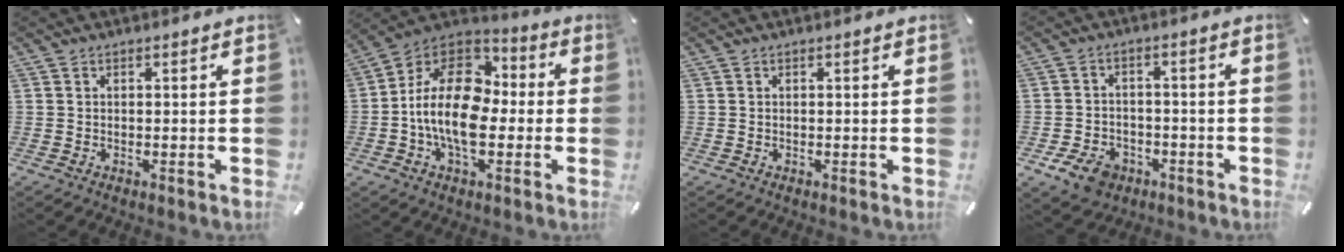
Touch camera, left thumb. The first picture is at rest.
{"total": 17.5, "force": [-3.4, 11.2, 13.0], "torque": [-0.272, 0.015, -0.062]}
{"total": 0.0}
{"total": 7.3, "force": [-4.2, 5.0, 3.1], "torque": [-0.068, 0.024, -0.080]}